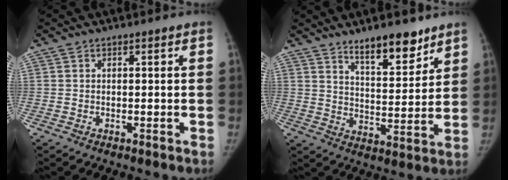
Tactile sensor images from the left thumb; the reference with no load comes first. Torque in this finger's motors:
{"motor_torque": [0.73, -0.44, 1.02, -0.83, 0.04]}